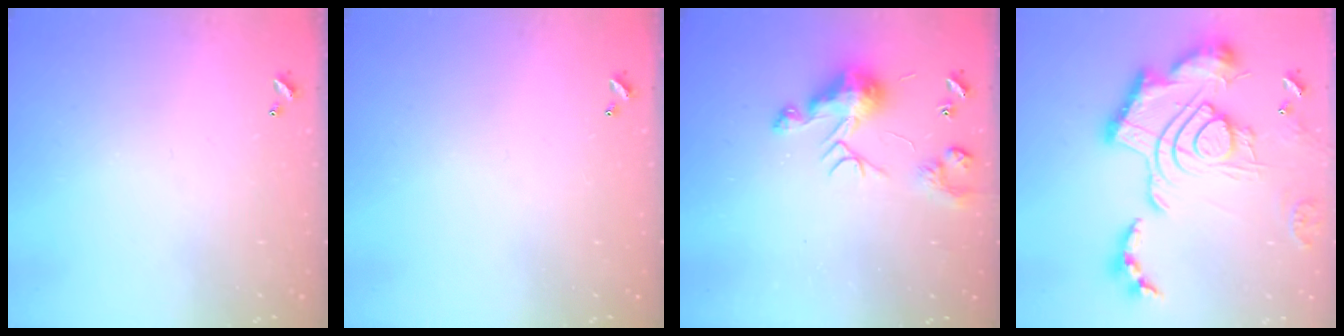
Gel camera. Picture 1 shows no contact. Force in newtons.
{"total": 0.0}
{"total": 8.8, "press": 8.8, "slide": 0.0}
{"total": 3.0, "press": 2.4, "slide": 1.8}